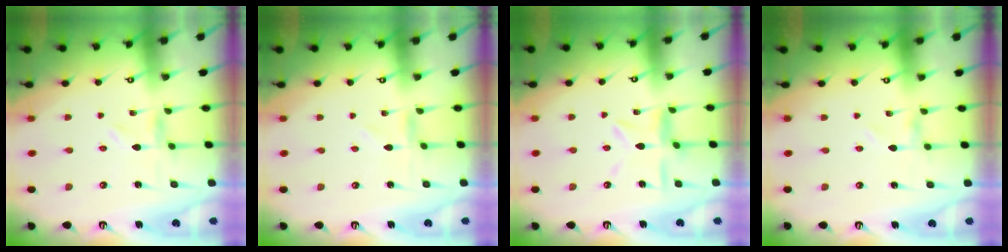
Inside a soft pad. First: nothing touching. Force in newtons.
{"total": 0.6, "press": 0.5, "slide": 0.2}
{"total": 8.9, "press": 8.8, "slide": 0.8}
{"total": 0.0}